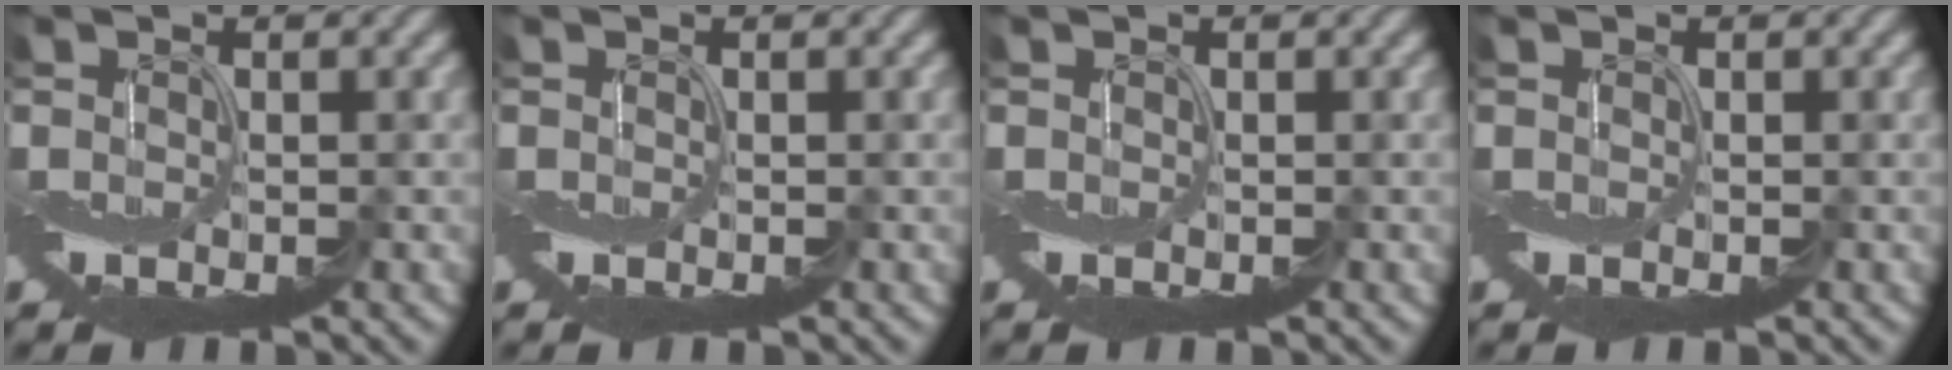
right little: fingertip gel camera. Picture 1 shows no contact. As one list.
[{"total": 0.0}, {"total": 0.0}, {"total": 0.0}]